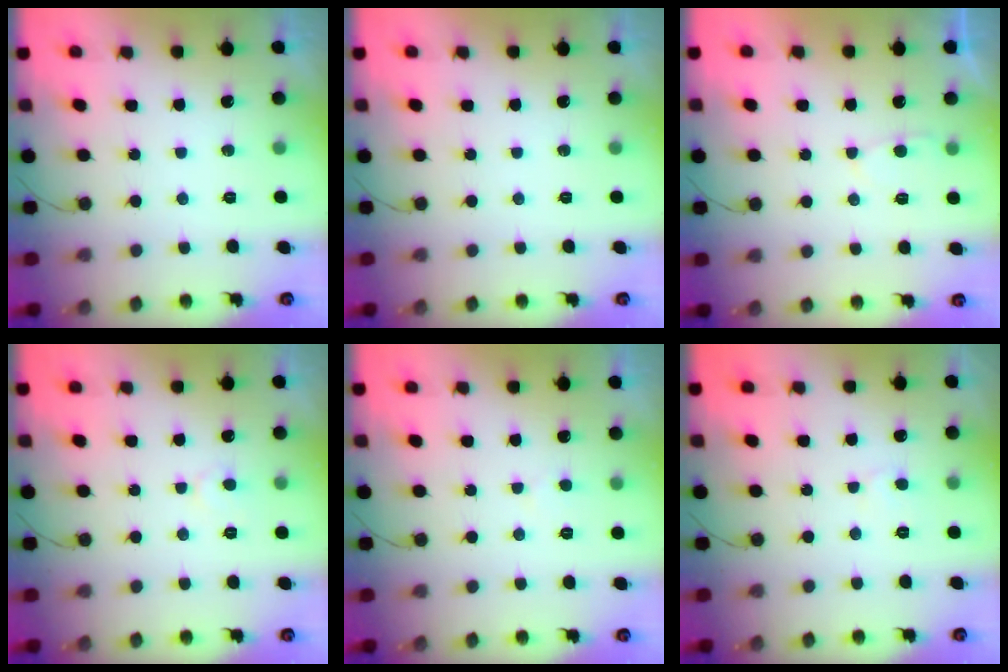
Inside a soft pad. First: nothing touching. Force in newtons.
{"total": 0.0}
{"total": 3.0, "press": 2.9, "slide": 0.5}
{"total": 4.2, "press": 4.2, "slide": 0.5}
{"total": 1.3, "press": 1.3, "slide": 0.1}
{"total": 3.9, "press": 3.9, "slide": 0.4}